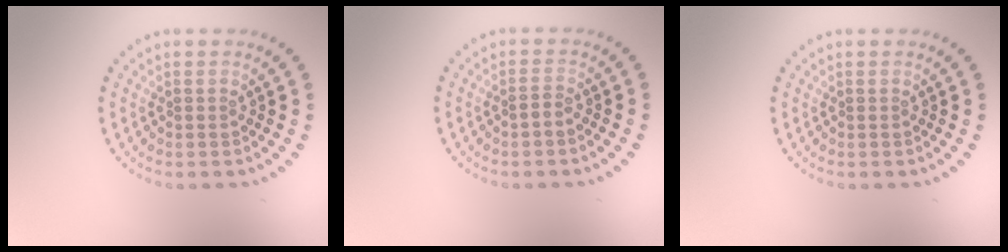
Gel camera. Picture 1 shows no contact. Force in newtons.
{"total": 0.9, "press": 0.8, "slide": 0.4}
{"total": 0.0}